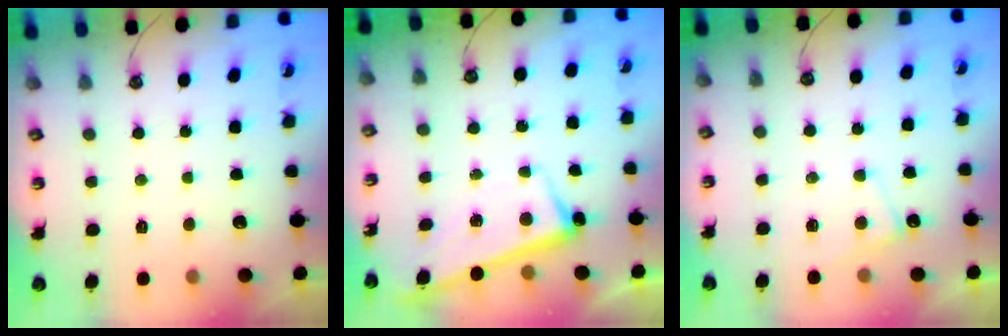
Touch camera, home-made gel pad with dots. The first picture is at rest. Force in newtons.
{"total": 2.5, "press": 2.5, "slide": 0.7}
{"total": 1.5, "press": 1.4, "slide": 0.4}